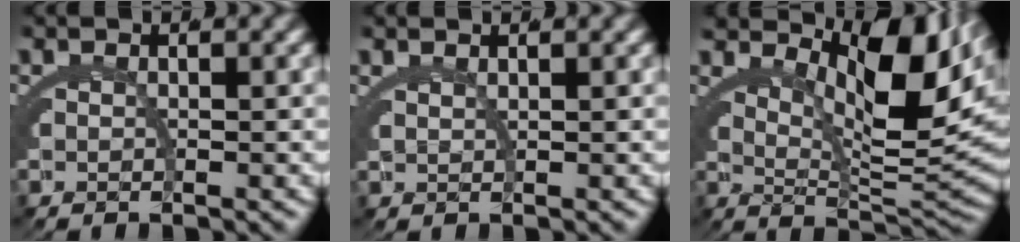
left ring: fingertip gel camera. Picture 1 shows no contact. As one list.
[{"total": 1.4, "force": [1.2, -0.6, 0.2], "torque": [-0.001, -0.003, 0.030]}, {"total": 10.1, "force": [5.0, 2.4, 8.4], "torque": [-0.113, 0.009, 0.080]}]